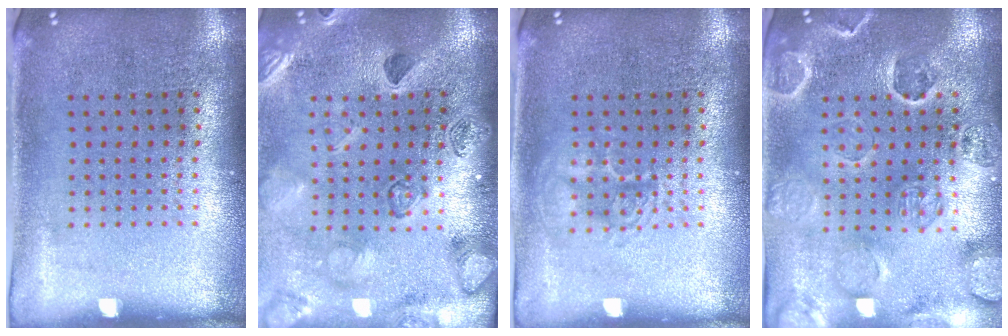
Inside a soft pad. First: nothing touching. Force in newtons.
{"total": 2.3, "press": 2.3, "slide": 0.2}
{"total": 1.8, "press": 1.7, "slide": 0.2}
{"total": 2.8, "press": 2.7, "slide": 0.5}